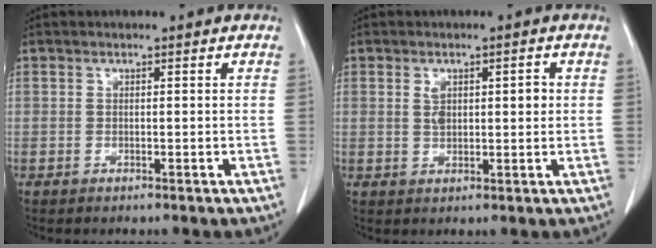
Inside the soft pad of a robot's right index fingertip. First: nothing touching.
{"total": 3.7, "force": [0.9, 1.9, 3.1], "torque": [-0.049, 0.009, 0.019]}